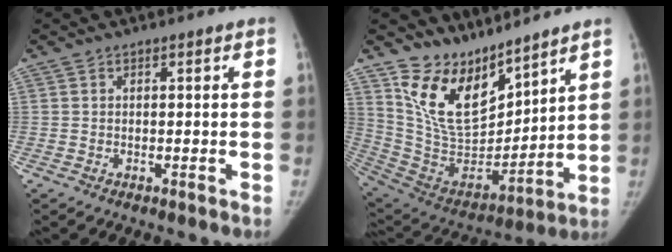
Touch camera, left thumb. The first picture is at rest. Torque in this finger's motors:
{"motor_torque": [1.53, 1.73, 1.02, -1.76, 0.22]}